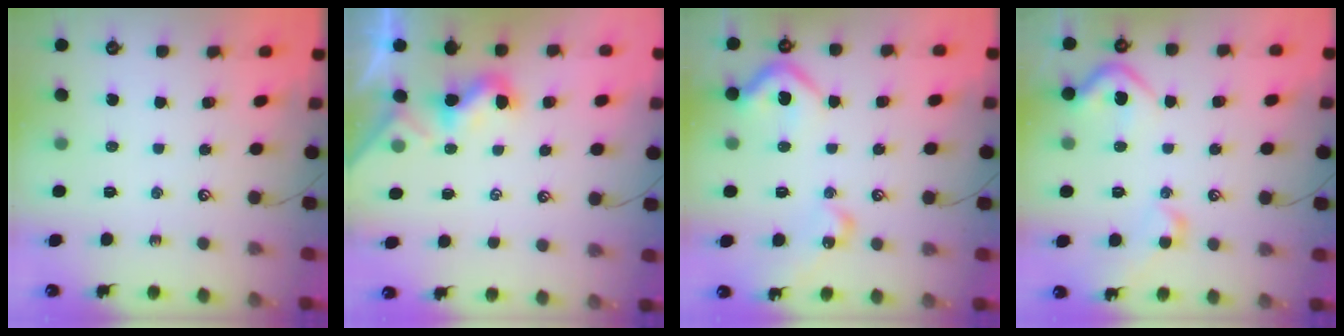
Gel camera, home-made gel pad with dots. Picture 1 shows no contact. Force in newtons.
{"total": 0.0}
{"total": 13.0, "press": 12.9, "slide": 1.5}
{"total": 8.4, "press": 8.3, "slide": 1.2}